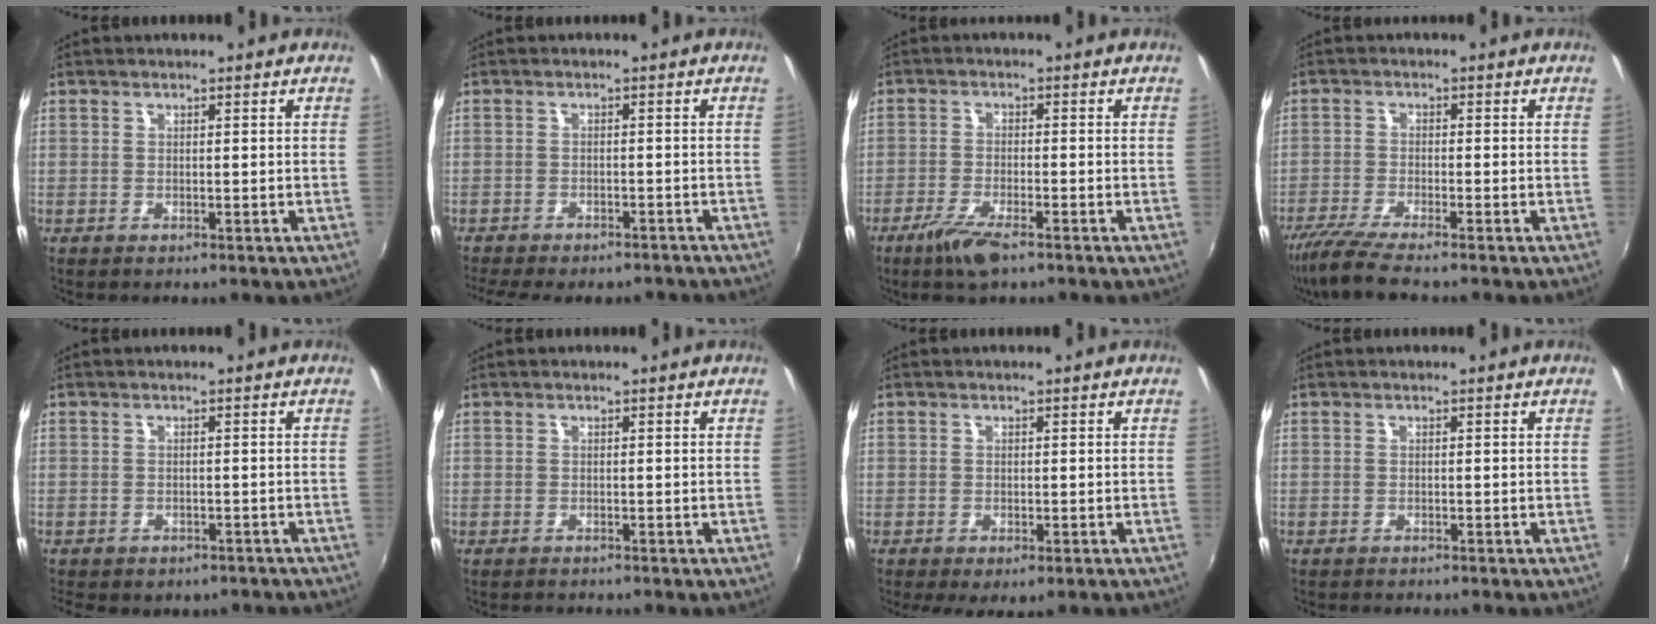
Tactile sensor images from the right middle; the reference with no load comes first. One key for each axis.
{"total": 11.8, "fx": -10.2, "fy": 3.3, "fz": 4.9, "tx": -0.110, "ty": -0.021, "tz": -0.137}
{"total": 6.4, "fx": -4.4, "fy": 1.3, "fz": 4.4, "tx": -0.107, "ty": -0.016, "tz": -0.084}
{"total": 7.1, "fx": -6.1, "fy": -0.1, "fz": 3.7, "tx": -0.093, "ty": -0.024, "tz": -0.111}
{"total": 6.0, "fx": -4.7, "fy": 2.9, "fz": 2.4, "tx": -0.055, "ty": -0.017, "tz": -0.056}
{"total": 1.4, "fx": -1.4, "fy": 0.2, "fz": 0.2, "tx": -0.008, "ty": -0.010, "tz": -0.024}
{"total": 3.5, "fx": -2.0, "fy": 1.6, "fz": 2.3, "tx": -0.047, "ty": -0.019, "tz": -0.030}
{"total": 1.4, "fx": -1.4, "fy": 0.2, "fz": 0.3, "tx": -0.011, "ty": -0.009, "tz": -0.024}